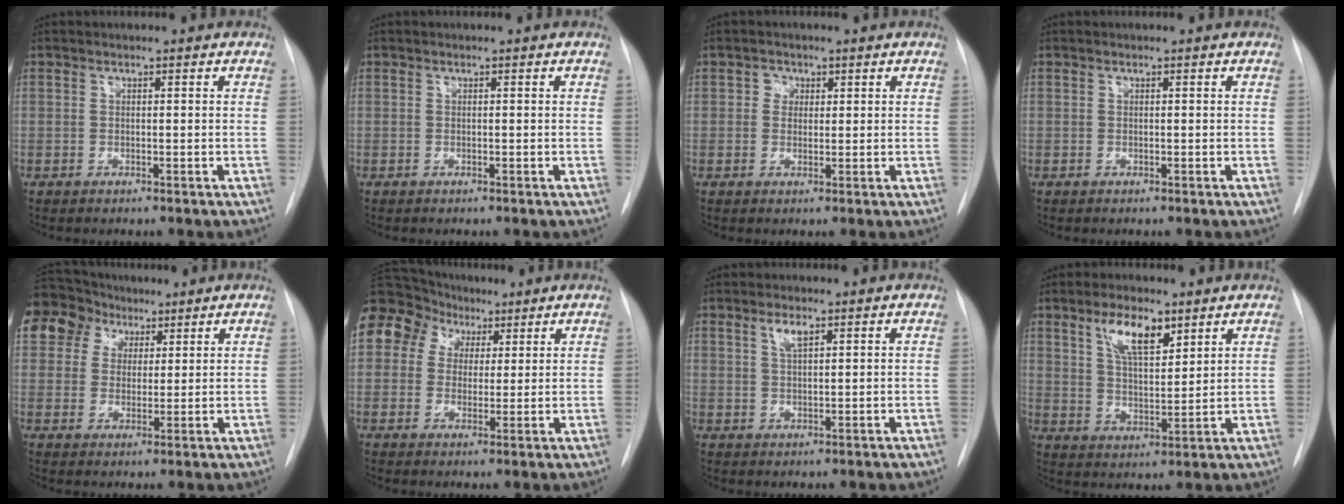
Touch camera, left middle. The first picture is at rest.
{"total": 0.0}
{"total": 1.8, "force": [0.7, 1.6, 0.5], "torque": [-0.005, 0.003, 0.008]}
{"total": 0.0}
{"total": 13.8, "force": [7.7, 10.7, 4.1], "torque": [-0.114, 0.064, 0.148]}
{"total": 17.3, "force": [7.4, 14.0, 6.7], "torque": [-0.196, 0.093, 0.142]}
{"total": 2.6, "force": [1.5, 0.7, 2.0], "torque": [-0.043, 0.001, 0.030]}
{"total": 7.7, "force": [4.6, 2.5, 5.6], "torque": [-0.108, 0.002, 0.085]}